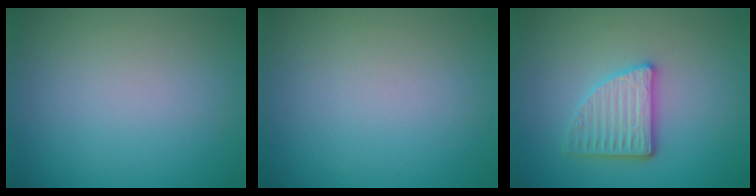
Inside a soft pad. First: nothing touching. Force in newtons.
{"total": 0.0}
{"total": 3.6, "press": 3.1, "slide": 1.7}